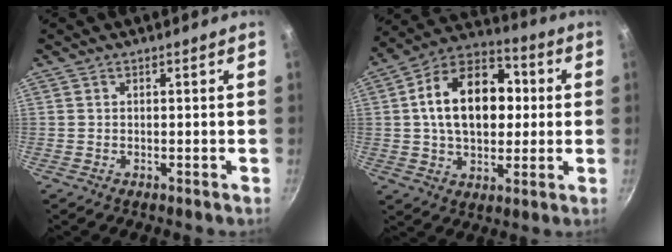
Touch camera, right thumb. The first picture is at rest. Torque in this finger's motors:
{"motor_torque": [0.69, 3.67, 1.08, -0.05, 0.13]}